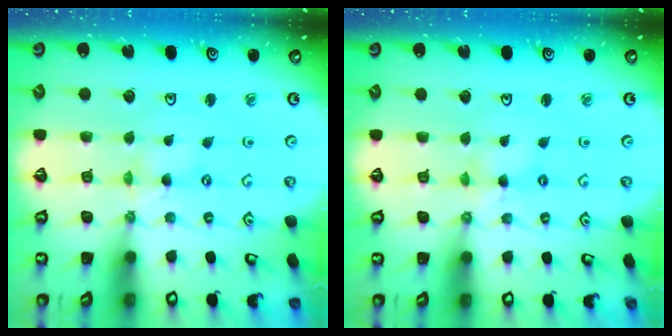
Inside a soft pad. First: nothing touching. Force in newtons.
{"total": 1.1, "press": 1.0, "slide": 0.2}